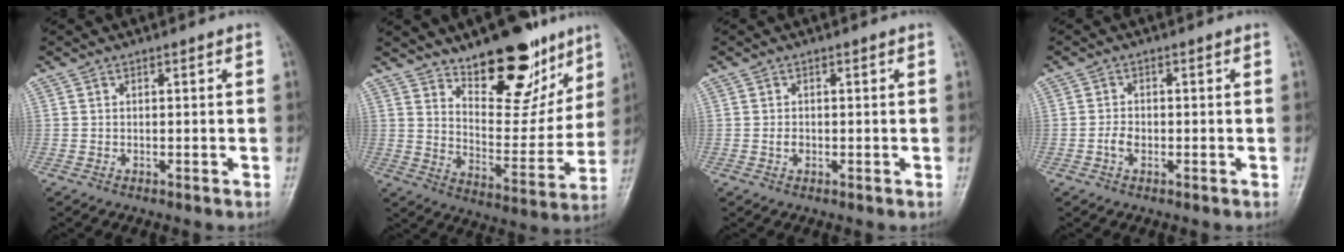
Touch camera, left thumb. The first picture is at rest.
{"total": 18.5, "force": [12.3, 8.3, 11.0], "torque": [-0.096, -0.088, 0.194]}
{"total": 1.3, "force": [-0.2, 1.0, 0.8], "torque": [-0.012, 0.001, -0.003]}
{"total": 2.2, "force": [-0.7, 1.5, 1.5], "torque": [-0.026, 0.006, -0.015]}